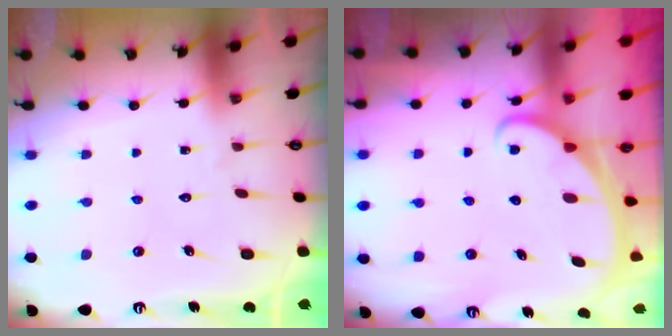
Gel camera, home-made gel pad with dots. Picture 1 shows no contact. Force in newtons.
{"total": 1.9, "press": 1.9, "slide": 0.1}